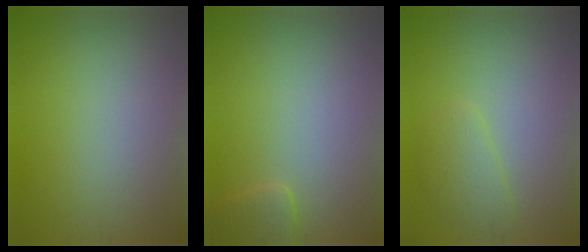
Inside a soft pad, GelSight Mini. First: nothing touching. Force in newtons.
{"total": 1.7, "press": 1.7, "slide": 0.2}
{"total": 2.2, "press": 2.1, "slide": 0.2}